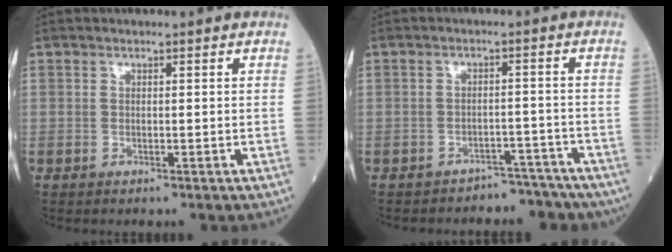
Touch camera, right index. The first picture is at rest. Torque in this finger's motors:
{"motor_torque": [0.48, -1.19, 0.10, 0.00]}